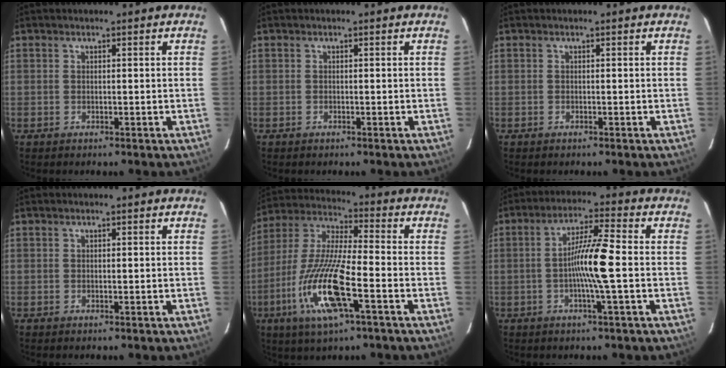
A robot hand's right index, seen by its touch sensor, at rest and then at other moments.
{"total": 0.0}
{"total": 0.0}
{"total": 0.0}
{"total": 15.9, "force": [-5.9, 2.2, 14.5], "torque": [-0.305, -0.015, -0.110]}
{"total": 8.3, "force": [-1.1, -0.4, 8.3], "torque": [-0.154, 0.003, -0.024]}